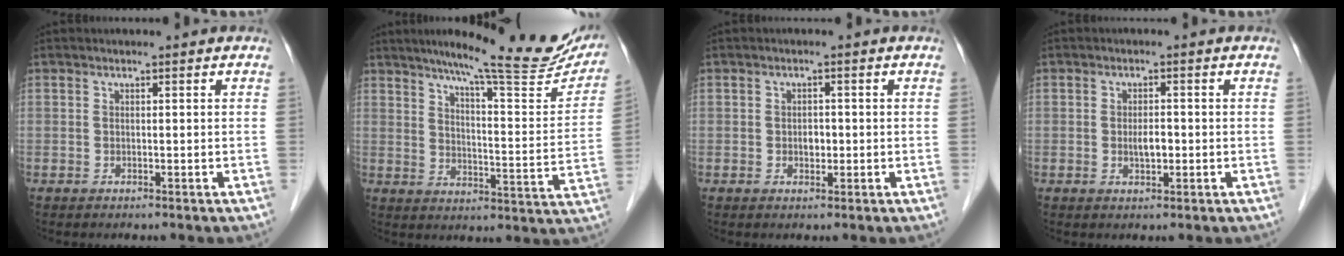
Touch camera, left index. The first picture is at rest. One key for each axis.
{"total": 22.2, "fx": 18.2, "fy": 2.5, "fz": 12.4, "tx": -0.164, "ty": -0.027, "tz": 0.233}
{"total": 1.7, "fx": -0.3, "fy": 1.2, "fz": 1.1, "tx": -0.014, "ty": -0.002, "tz": -0.004}
{"total": 2.4, "fx": -0.5, "fy": 1.1, "fz": 2.1, "tx": -0.033, "ty": -0.003, "tz": -0.006}